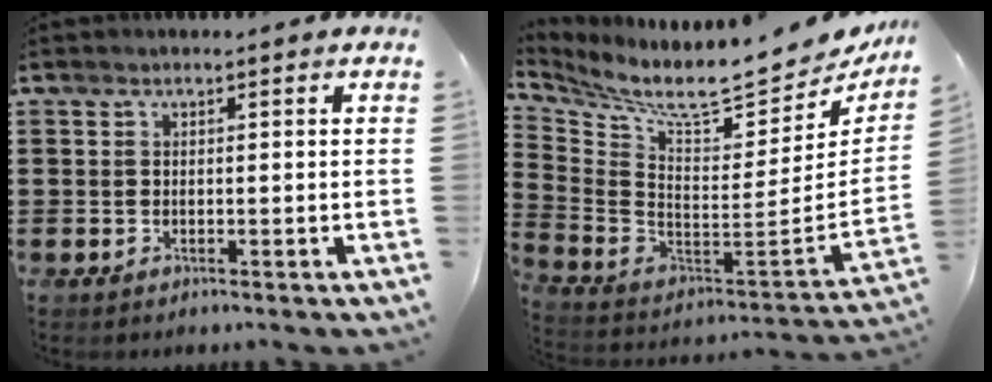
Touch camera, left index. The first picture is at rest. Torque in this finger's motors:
{"motor_torque": [1.09, -1.05, 0.42, 0.11]}